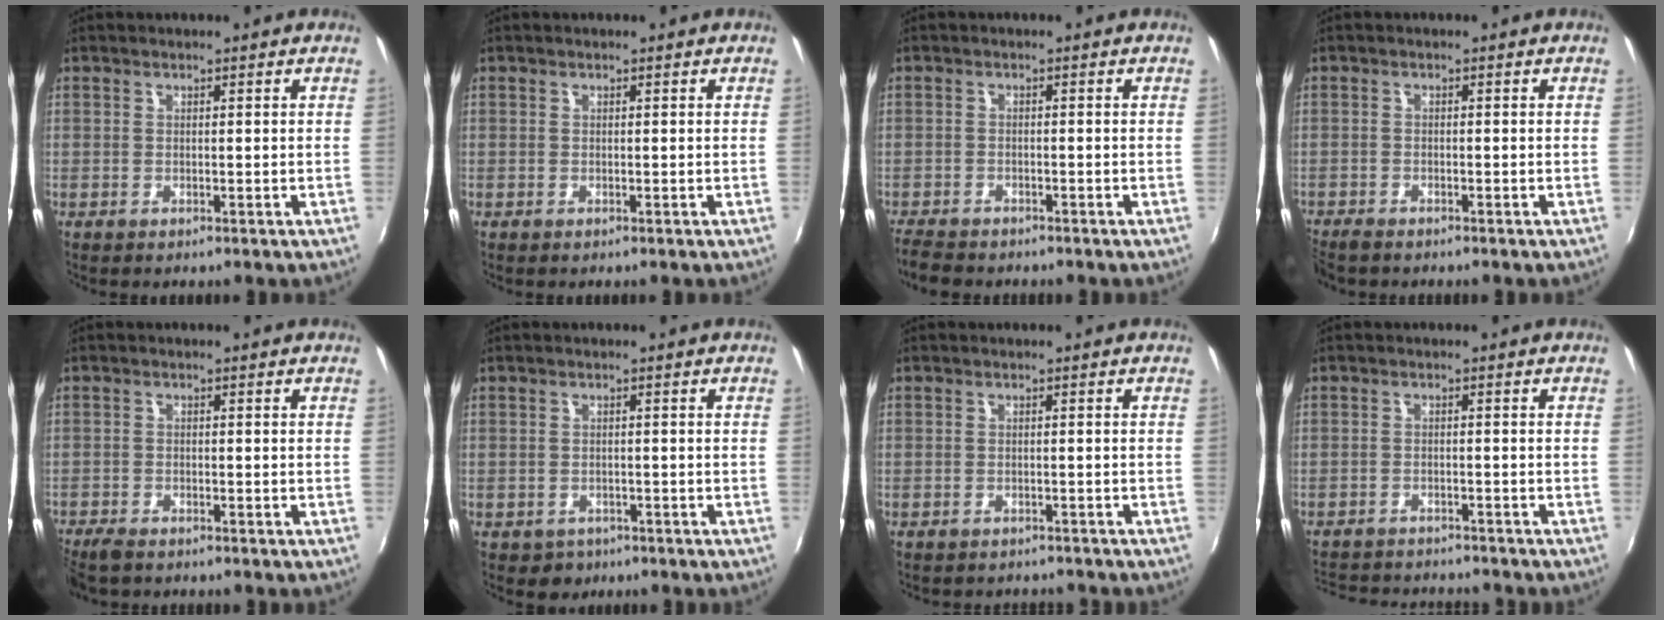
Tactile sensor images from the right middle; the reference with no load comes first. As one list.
[{"total": 0.0}, {"total": 5.0, "force": [-4.6, 1.3, 1.4], "torque": [-0.050, -0.021, -0.084]}, {"total": 2.5, "force": [-2.4, 0.6, 0.7], "torque": [-0.022, -0.015, -0.047]}, {"total": 4.0, "force": [-3.5, 1.0, 1.6], "torque": [-0.042, -0.020, -0.069]}, {"total": 2.9, "force": [-1.5, 2.4, 0.6], "torque": [-0.020, -0.003, -0.017]}, {"total": 4.0, "force": [-3.7, 1.4, 0.9], "torque": [-0.025, -0.013, -0.050]}, {"total": 10.5, "force": [-9.6, 2.8, 3.1], "torque": [-0.084, -0.005, -0.146]}]